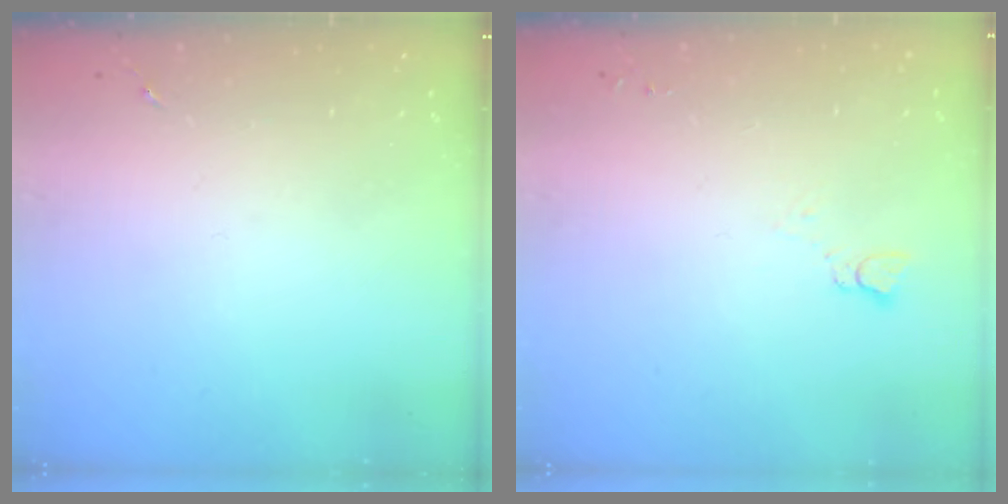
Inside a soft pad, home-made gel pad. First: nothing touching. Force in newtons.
{"total": 2.5, "press": 2.5, "slide": 0.2}